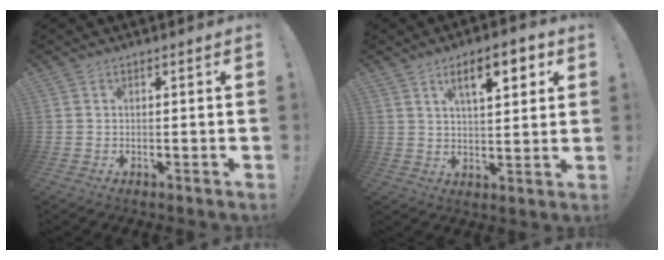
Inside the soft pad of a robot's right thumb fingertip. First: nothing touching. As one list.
[{"total": 10.4, "force": [4.8, 3.5, 8.5], "torque": [-0.122, -0.010, 0.075]}]